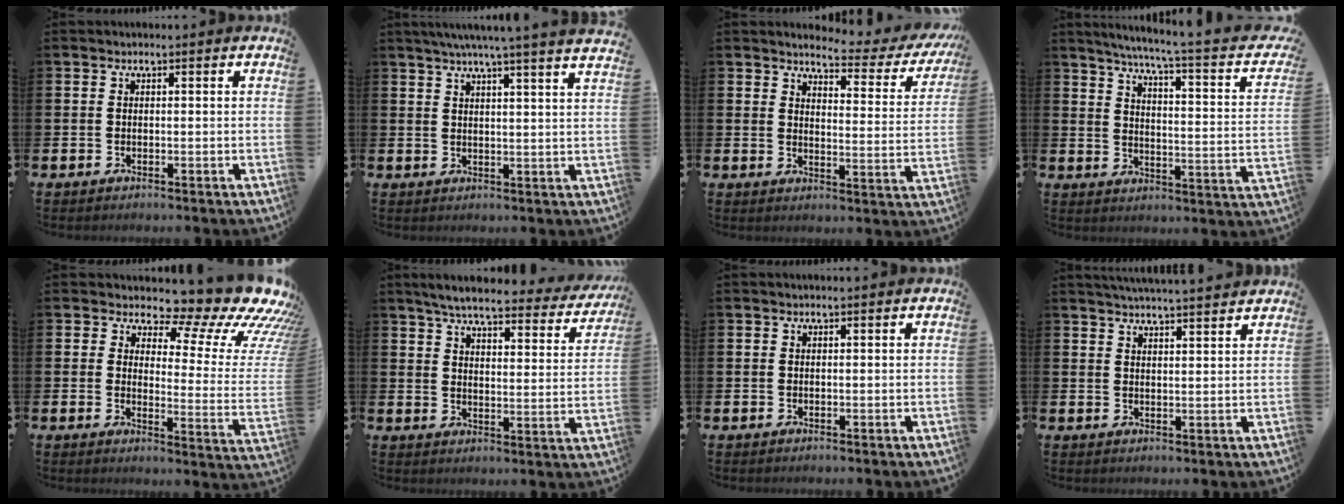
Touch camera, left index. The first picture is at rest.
{"total": 5.3, "force": [4.8, -1.2, 1.9], "torque": [-0.045, -0.023, 0.082]}
{"total": 3.6, "force": [3.2, 0.8, 1.4], "torque": [-0.038, -0.030, 0.044]}
{"total": 5.4, "force": [4.2, -0.2, 3.4], "torque": [-0.070, -0.042, 0.058]}
{"total": 8.5, "force": [7.0, 3.4, 3.3], "torque": [-0.039, -0.078, 0.105]}
{"total": 6.0, "force": [5.3, 0.8, 2.6], "torque": [-0.063, -0.032, 0.085]}
{"total": 0.0}
{"total": 3.8, "force": [3.8, -0.6, 0.3], "torque": [-0.014, -0.019, 0.067]}